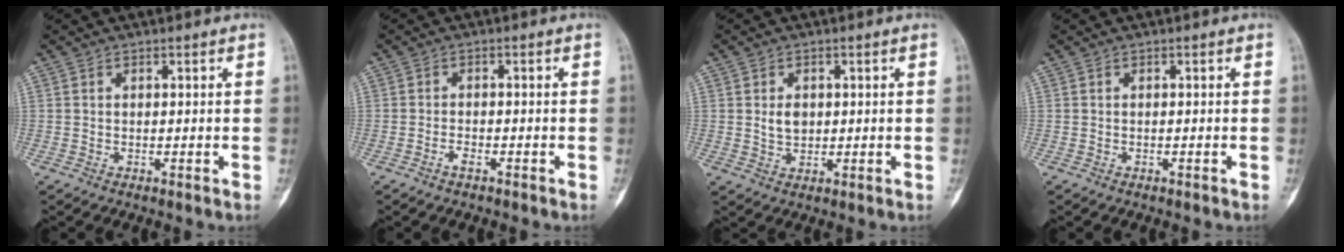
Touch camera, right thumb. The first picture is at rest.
{"total": 1.6, "force": [-1.1, 0.5, 1.0], "torque": [-0.019, 0.007, -0.023]}
{"total": 3.3, "force": [0.5, 2.4, 2.2], "torque": [-0.029, -0.003, 0.013]}
{"total": 0.0}